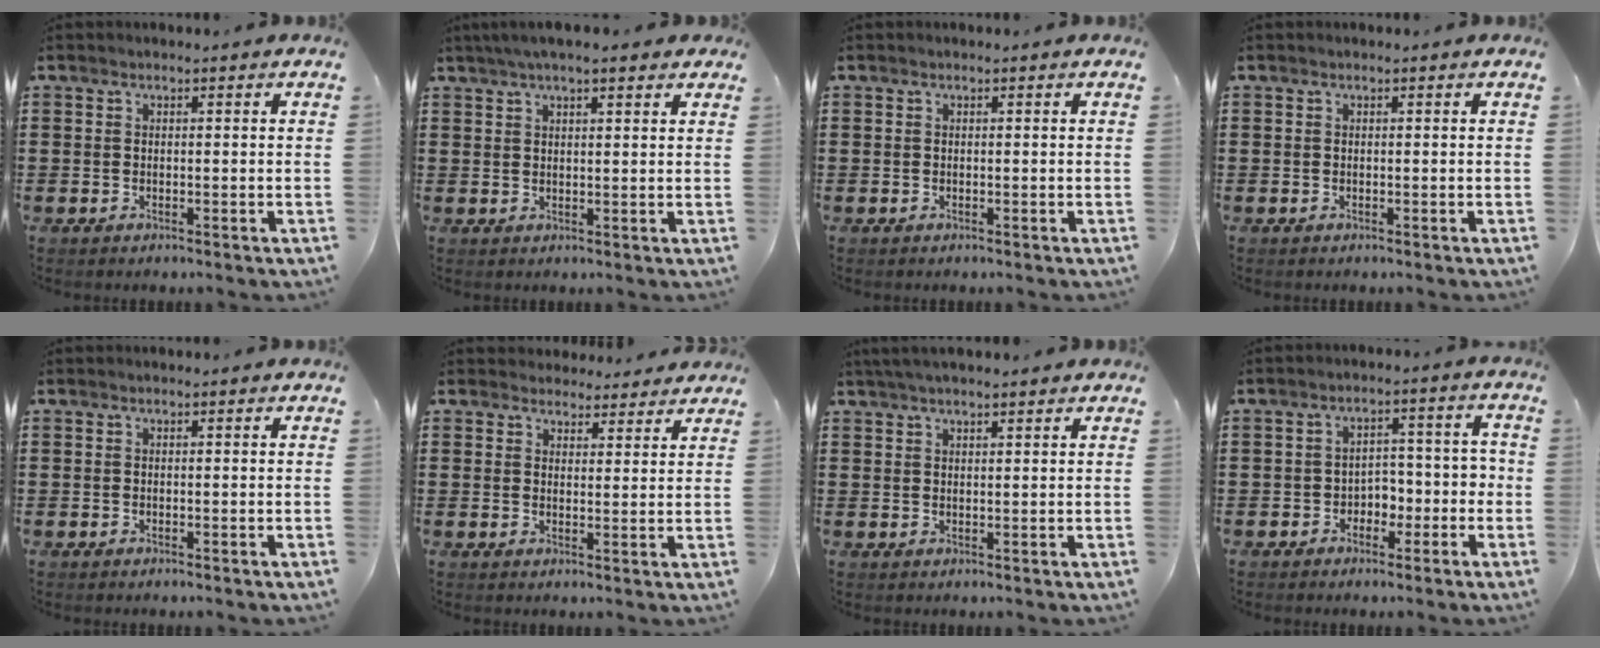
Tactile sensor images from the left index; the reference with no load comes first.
{"total": 3.8, "force": [2.9, 0.5, 2.4], "torque": [-0.054, 0.005, 0.051]}
{"total": 0.0}
{"total": 0.0}
{"total": 0.0}
{"total": 3.3, "force": [3.1, 1.0, 0.0], "torque": [-0.011, -0.007, 0.060]}
{"total": 2.1, "force": [1.8, 0.1, 1.1], "torque": [-0.024, 0.003, 0.034]}
{"total": 3.6, "force": [-2.2, 2.5, 1.4], "torque": [-0.035, 0.010, -0.049]}